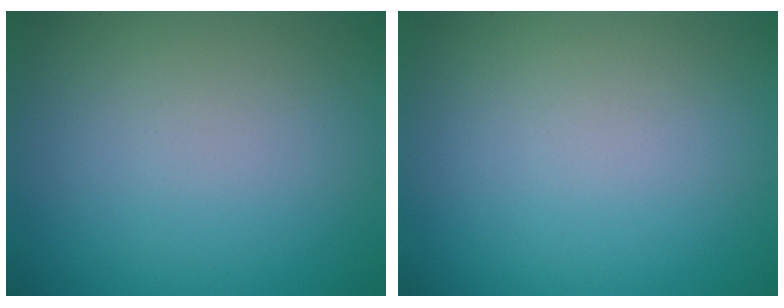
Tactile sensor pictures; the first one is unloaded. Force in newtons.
{"total": 0.0}